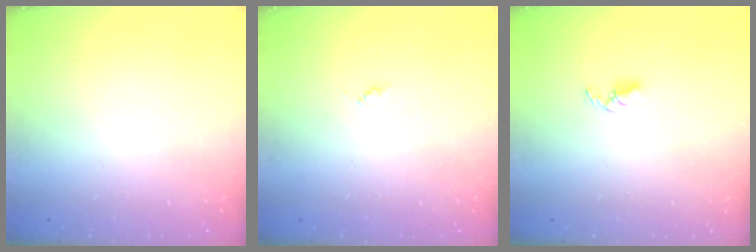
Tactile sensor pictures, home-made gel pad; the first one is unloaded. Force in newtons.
{"total": 3.4, "press": 3.4, "slide": 0.5}
{"total": 2.7, "press": 2.7, "slide": 0.5}